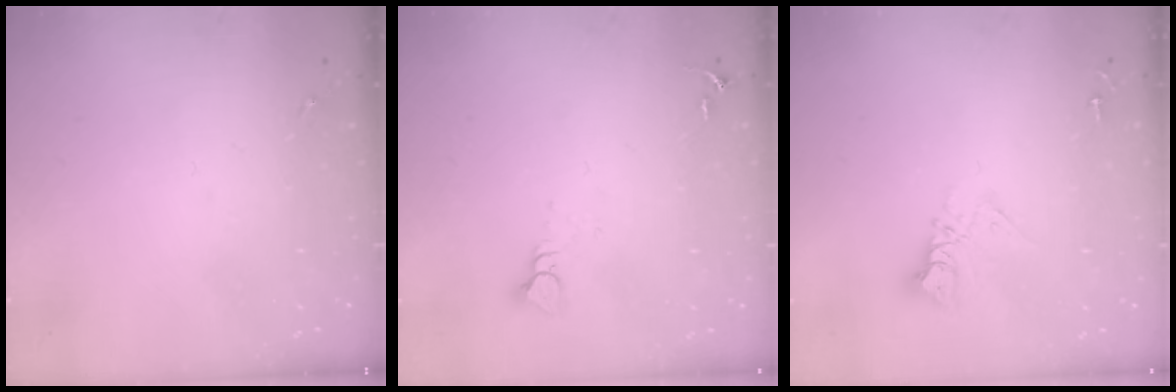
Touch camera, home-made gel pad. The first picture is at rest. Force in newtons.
{"total": 3.9, "press": 3.9, "slide": 0.4}
{"total": 9.3, "press": 9.3, "slide": 0.8}